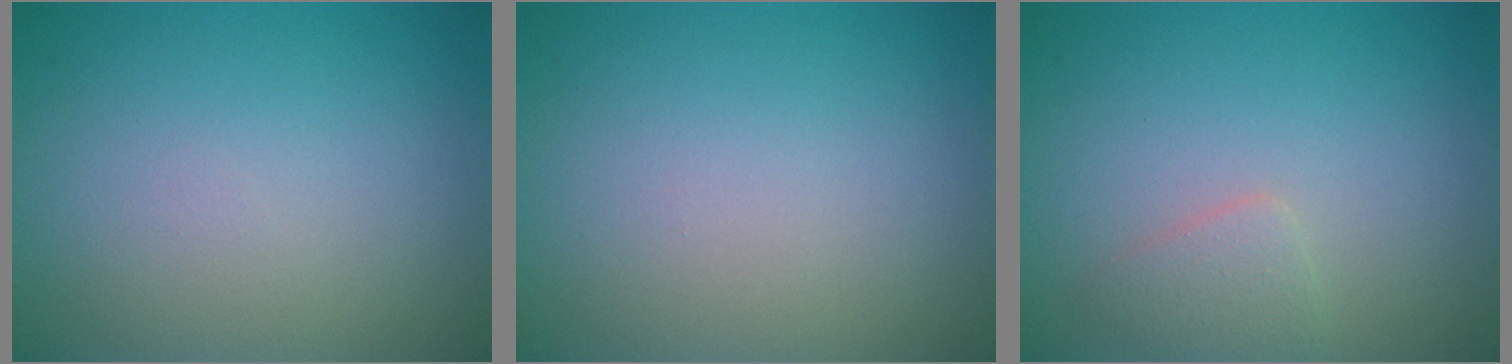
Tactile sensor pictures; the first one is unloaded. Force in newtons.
{"total": 0.0}
{"total": 1.6, "press": 1.6, "slide": 0.0}